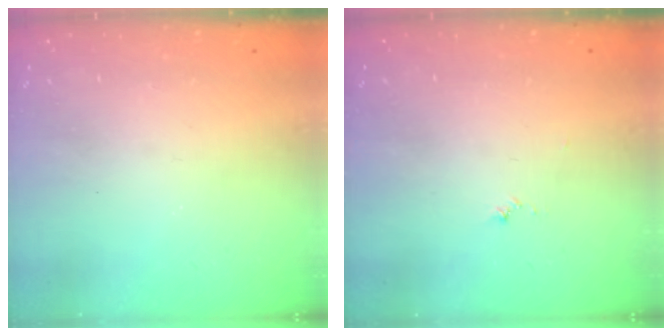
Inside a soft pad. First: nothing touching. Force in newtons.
{"total": 3.8, "press": 3.8, "slide": 0.4}